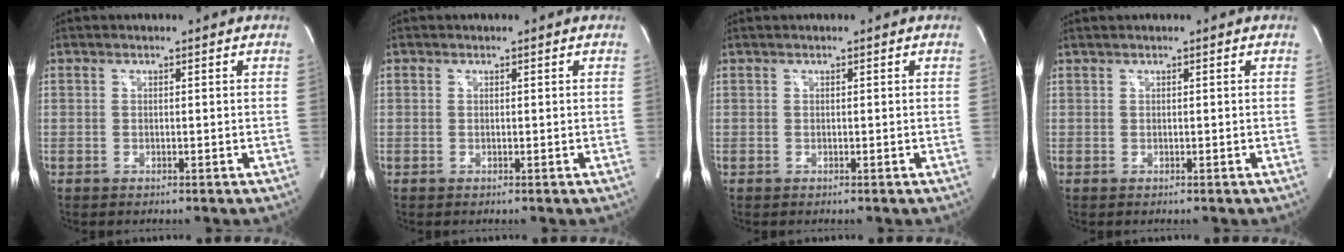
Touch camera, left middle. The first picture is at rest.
{"total": 0.0}
{"total": 0.0}
{"total": 0.7, "force": [0.6, -0.1, 0.3], "torque": [-0.009, 0.016, 0.016]}